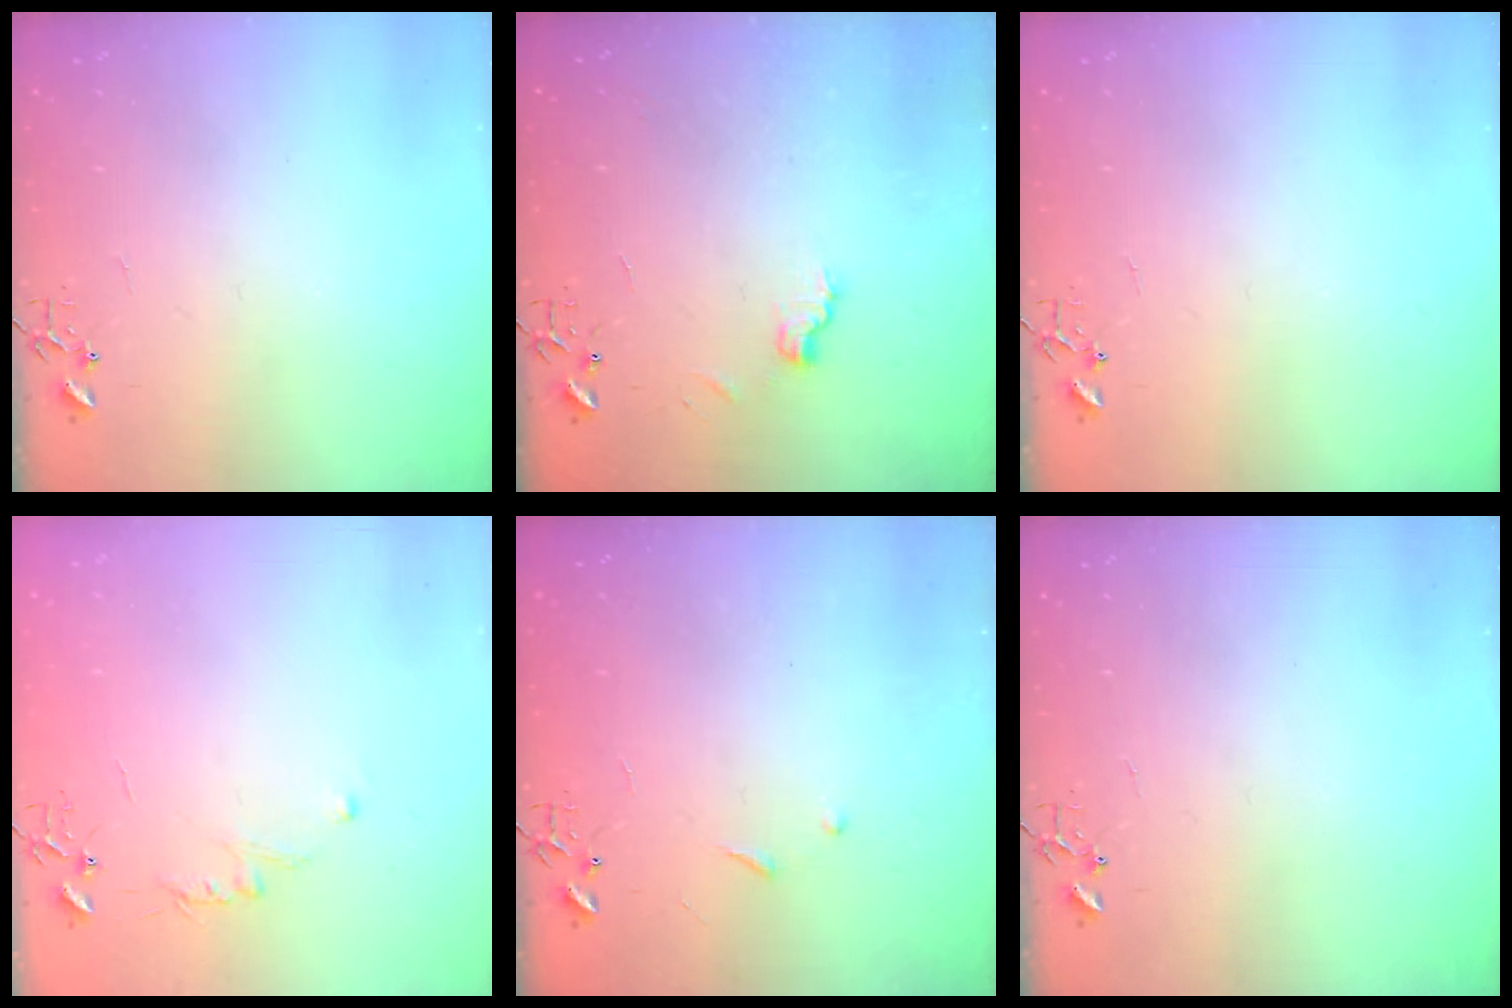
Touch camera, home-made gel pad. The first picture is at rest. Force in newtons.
{"total": 6.7, "press": 6.6, "slide": 0.7}
{"total": 0.0}
{"total": 5.5, "press": 5.5, "slide": 0.6}
{"total": 4.0, "press": 3.9, "slide": 0.6}
{"total": 0.0}